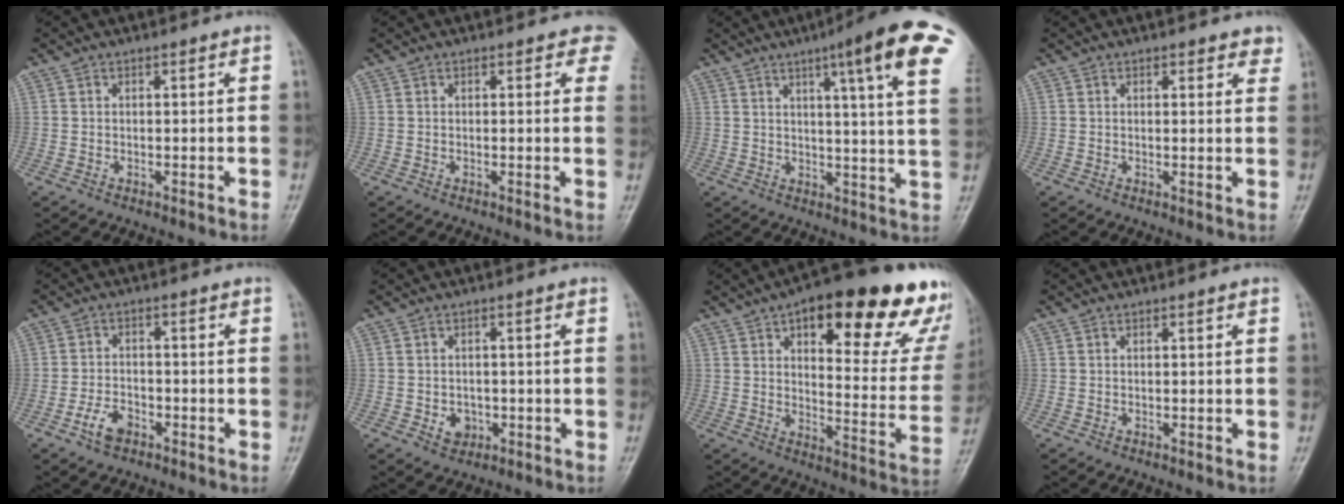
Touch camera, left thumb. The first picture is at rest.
{"total": 3.6, "force": [2.2, 2.0, 1.9], "torque": [0.013, -0.005, 0.008]}
{"total": 16.8, "force": [8.5, 1.4, 14.4], "torque": [-0.180, -0.026, 0.094]}
{"total": 3.0, "force": [2.1, 1.5, 1.6], "torque": [0.008, -0.008, 0.022]}
{"total": 4.7, "force": [-2.6, 2.8, 2.7], "torque": [-0.044, 0.017, -0.048]}
{"total": 3.3, "force": [-0.9, 2.8, 1.5], "torque": [-0.010, 0.003, -0.006]}
{"total": 28.8, "force": [16.3, 10.9, 21.0], "torque": [-0.236, -0.044, 0.216]}
{"total": 0.0}